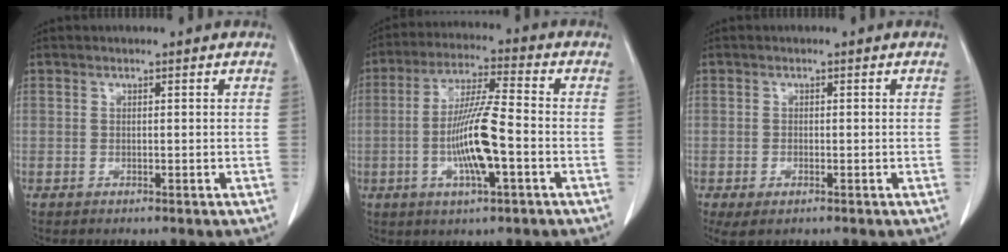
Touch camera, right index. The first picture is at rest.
{"total": 11.1, "force": [-2.6, 0.9, 10.7], "torque": [-0.207, -0.004, -0.051]}
{"total": 2.7, "force": [-1.5, 1.1, 2.0], "torque": [-0.040, -0.005, -0.018]}